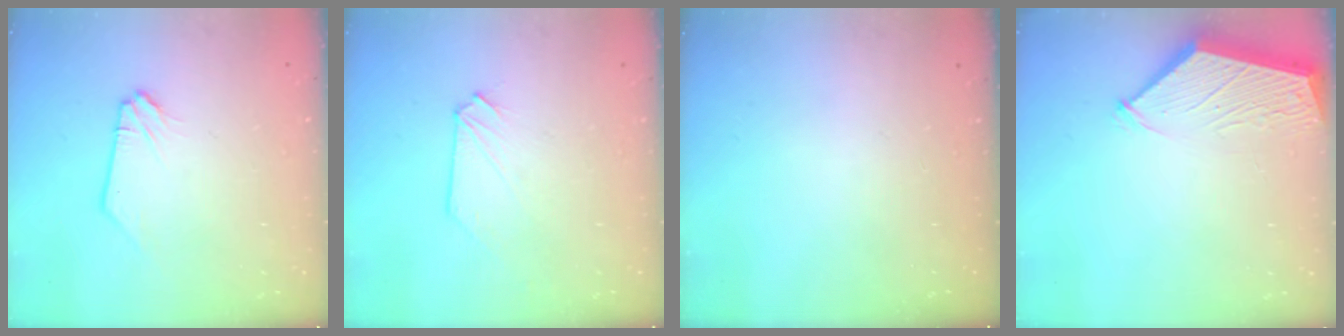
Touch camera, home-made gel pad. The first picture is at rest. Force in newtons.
{"total": 0.0}
{"total": 0.0}
{"total": 2.9, "press": 2.8, "slide": 0.4}